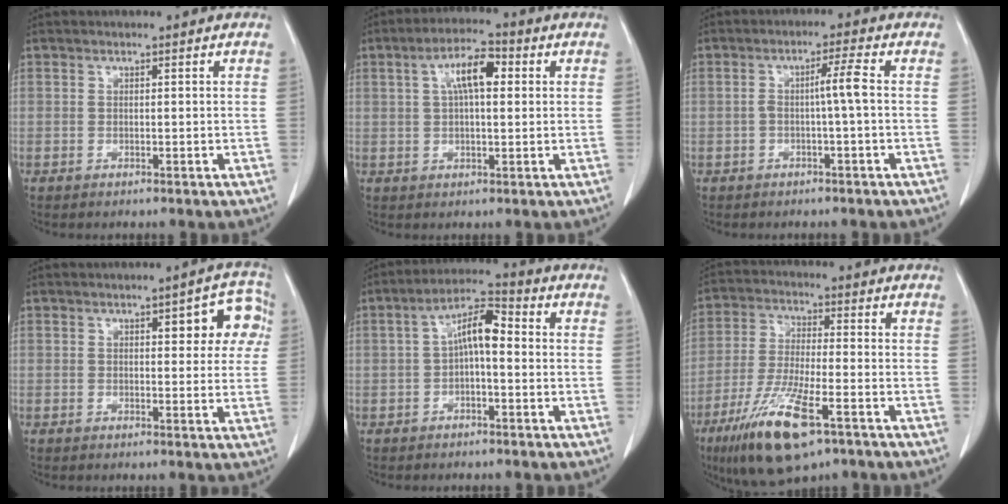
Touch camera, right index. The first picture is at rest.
{"total": 7.1, "force": [1.9, 2.2, 6.5], "torque": [-0.120, 0.020, 0.031]}
{"total": 3.5, "force": [-0.4, -0.6, 3.4], "torque": [-0.061, 0.010, -0.006]}
{"total": 7.4, "force": [2.5, 2.7, 6.5], "torque": [-0.061, 0.019, 0.024]}
{"total": 6.9, "force": [0.1, 2.3, 6.6], "torque": [-0.122, 0.031, -0.002]}
{"total": 13.6, "force": [-7.6, 2.7, 11.0], "torque": [-0.220, -0.028, -0.131]}